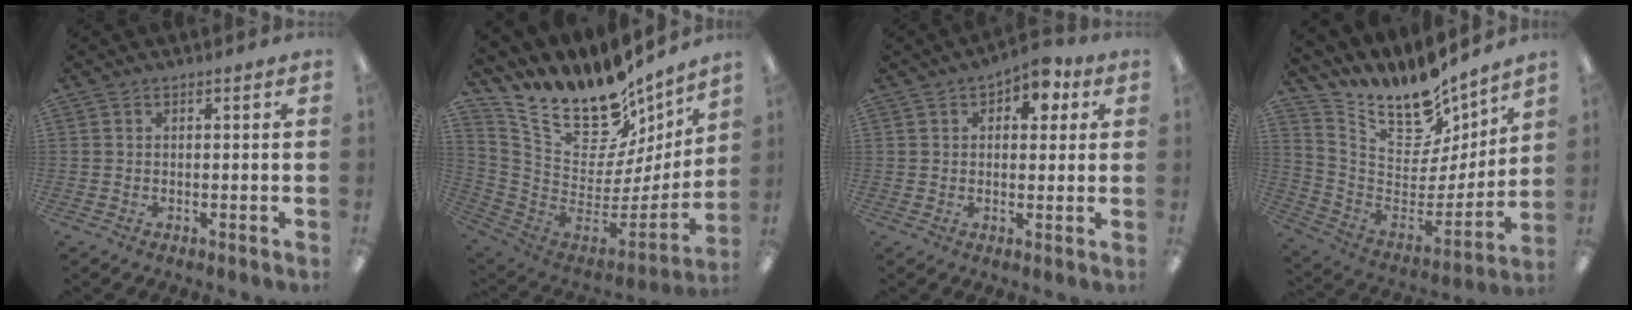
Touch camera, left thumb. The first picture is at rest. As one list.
[{"total": 18.3, "force": [14.8, 8.0, 7.2], "torque": [-0.128, -0.135, 0.266]}, {"total": 6.5, "force": [3.1, 3.9, 4.1], "torque": [-0.046, -0.006, 0.049]}, {"total": 14.6, "force": [12.2, 6.4, 5.0], "torque": [-0.094, -0.115, 0.217]}]